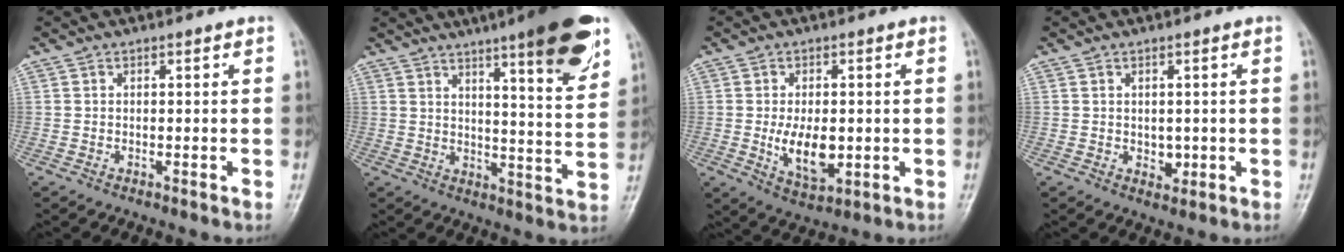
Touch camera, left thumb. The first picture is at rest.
{"total": 16.6, "force": [10.0, 2.5, 13.0], "torque": [-0.159, -0.048, 0.138]}
{"total": 8.6, "force": [-0.8, 4.7, 7.1], "torque": [-0.108, -0.014, -0.003]}
{"total": 2.5, "force": [0.0, 1.9, 1.6], "torque": [-0.014, -0.003, 0.006]}